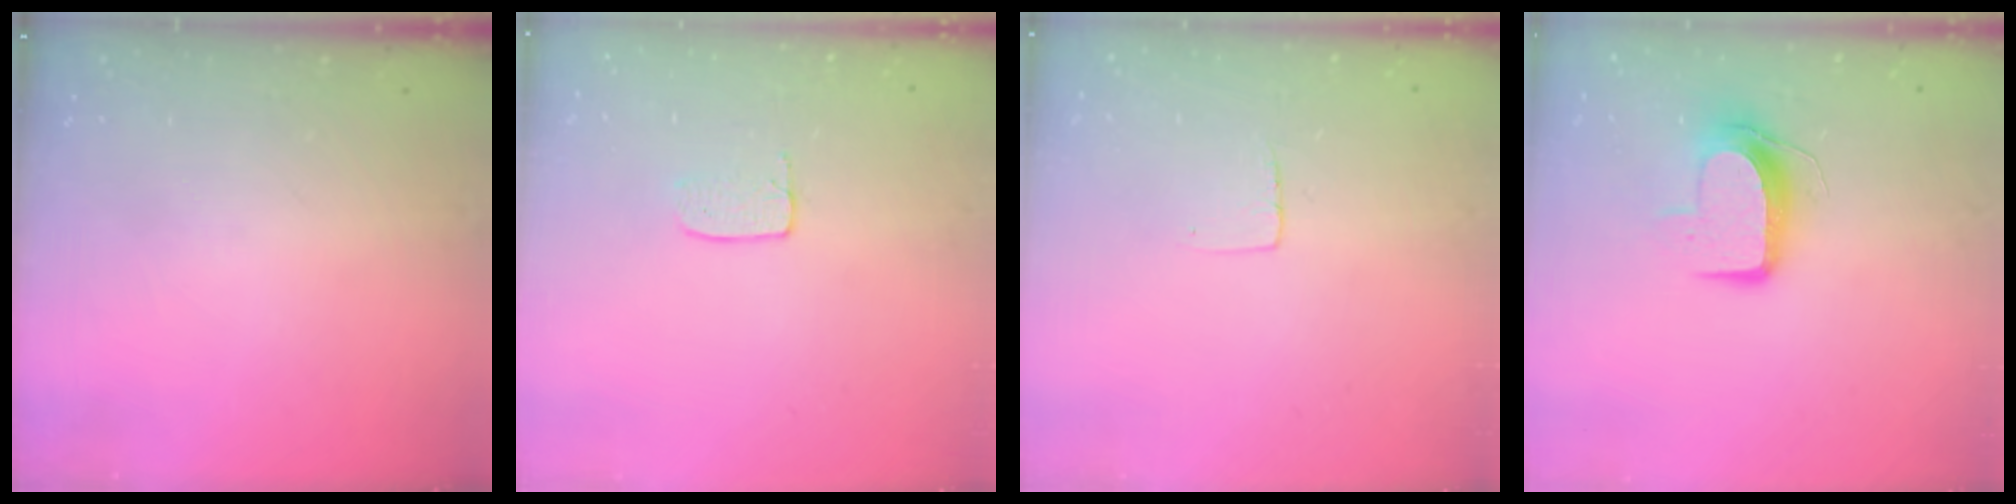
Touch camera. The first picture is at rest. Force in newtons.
{"total": 3.5, "press": 3.5, "slide": 0.2}
{"total": 4.5, "press": 4.5, "slide": 0.4}
{"total": 9.2, "press": 9.1, "slide": 0.5}